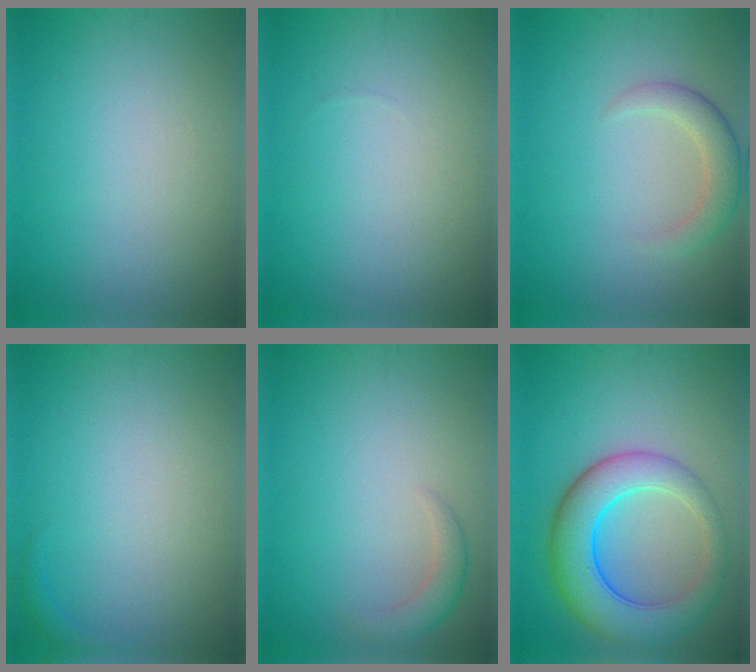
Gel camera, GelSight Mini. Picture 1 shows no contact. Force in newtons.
{"total": 0.0}
{"total": 2.7, "press": 2.7, "slide": 0.2}
{"total": 0.7, "press": 0.7, "slide": 0.1}
{"total": 2.0, "press": 2.0, "slide": 0.2}
{"total": 8.0, "press": 8.0, "slide": 0.2}